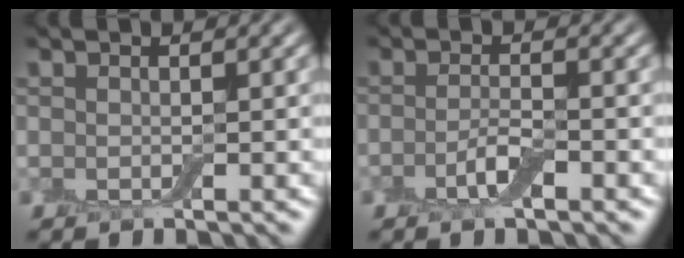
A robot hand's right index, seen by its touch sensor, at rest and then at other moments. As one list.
[{"total": 2.2, "force": [-1.0, 0.5, 1.8], "torque": [-0.037, 0.003, -0.025]}]